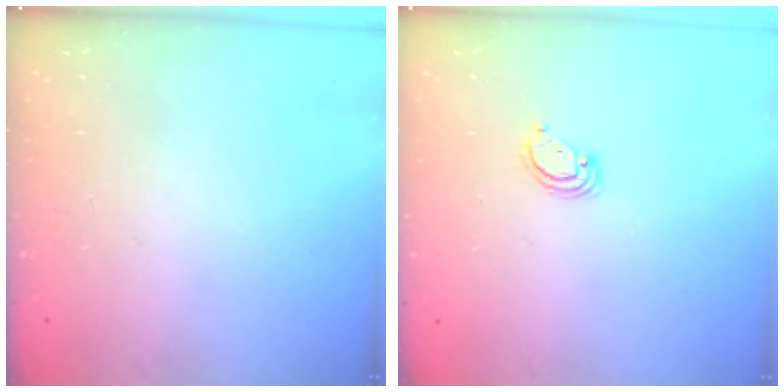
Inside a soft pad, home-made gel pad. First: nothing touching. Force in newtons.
{"total": 2.9, "press": 2.8, "slide": 0.2}